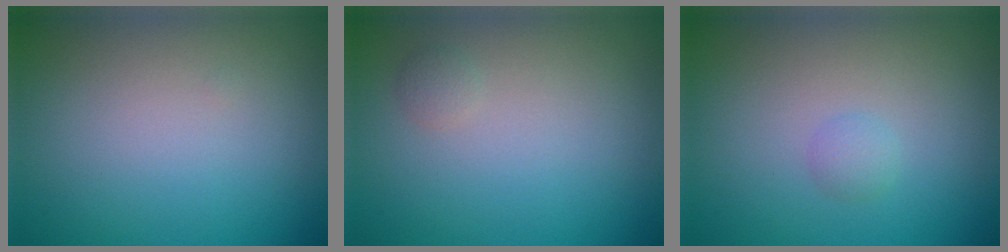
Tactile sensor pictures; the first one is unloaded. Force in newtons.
{"total": 0.7, "press": 0.7, "slide": 0.0}
{"total": 0.9, "press": 0.9, "slide": 0.1}